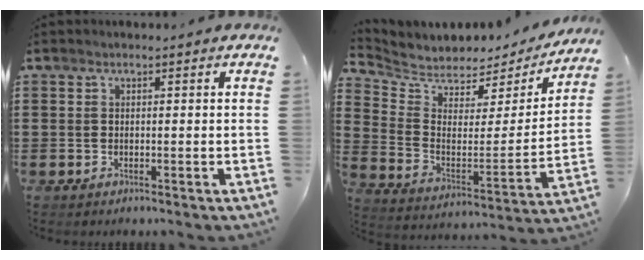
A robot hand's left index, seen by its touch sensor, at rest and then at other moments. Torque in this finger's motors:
{"motor_torque": [1.04, -1.10, 0.17, 0.03]}